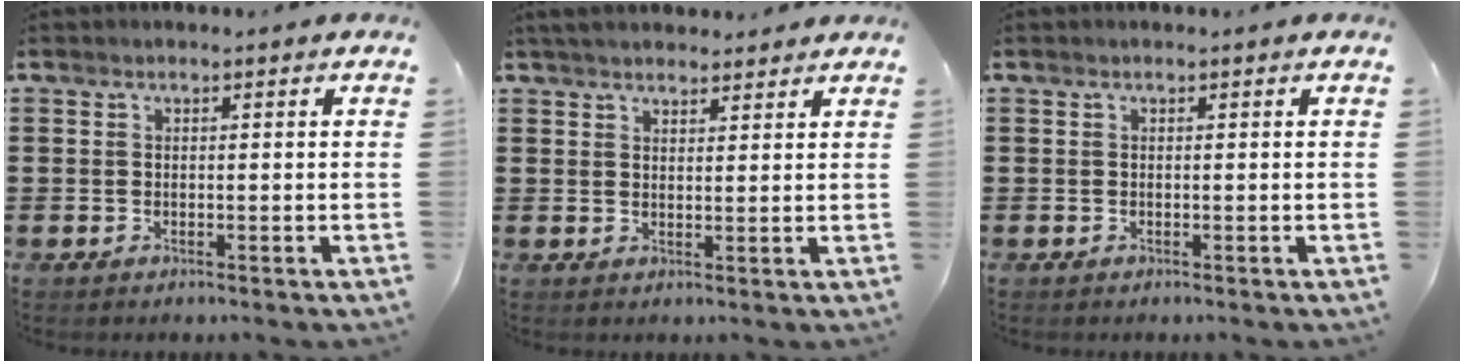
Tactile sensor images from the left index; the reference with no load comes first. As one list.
[{"total": 3.0, "force": [2.9, 0.6, 0.7], "torque": [-0.021, 0.000, 0.056]}, {"total": 0.0}]